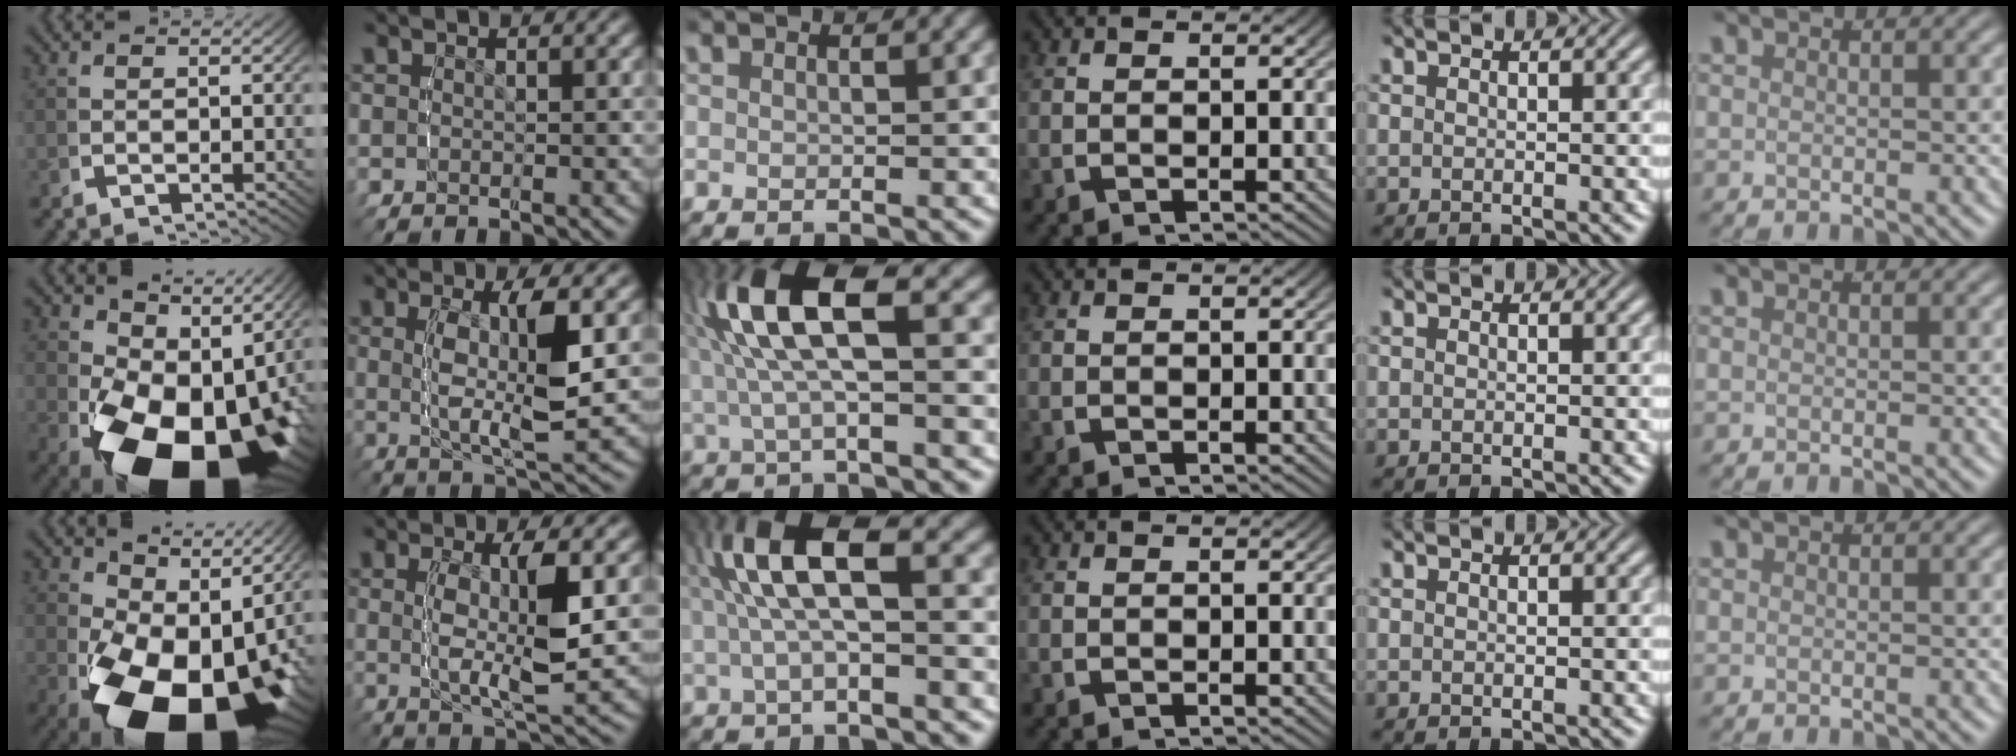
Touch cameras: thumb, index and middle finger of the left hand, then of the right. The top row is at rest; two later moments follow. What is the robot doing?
{"motion": "lift_and_place", "object": "legos"}